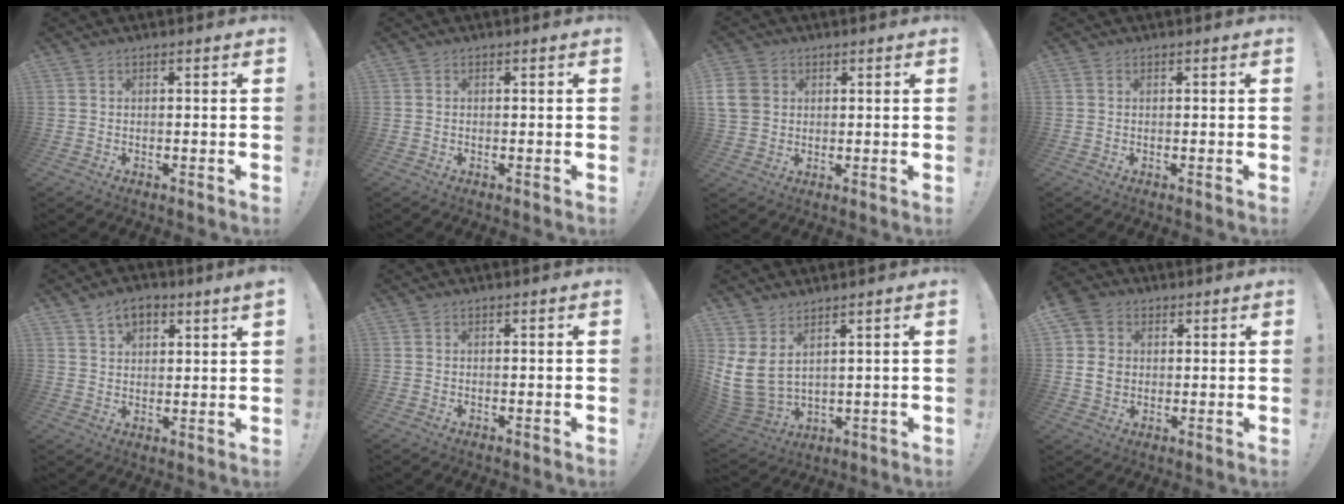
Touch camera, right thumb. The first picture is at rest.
{"total": 0.0}
{"total": 8.5, "force": [1.8, 7.2, 4.1], "torque": [-0.086, -0.001, 0.040]}
{"total": 0.0}
{"total": 5.8, "force": [4.0, 2.4, 3.3], "torque": [-0.055, -0.011, 0.072]}
{"total": 0.0}
{"total": 9.5, "force": [2.8, 5.9, 7.0], "torque": [-0.156, -0.024, 0.057]}
{"total": 7.7, "force": [0.8, 6.8, 3.5], "torque": [-0.070, 0.001, 0.018]}